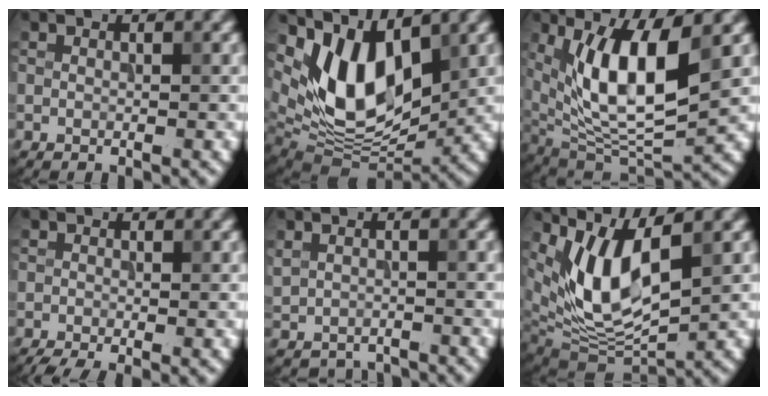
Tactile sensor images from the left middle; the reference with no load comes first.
{"total": 9.8, "force": [3.6, 5.3, 7.5], "torque": [-0.142, -0.016, 0.066]}
{"total": 10.4, "force": [2.9, 3.8, 9.2], "torque": [-0.164, -0.010, 0.054]}
{"total": 2.4, "force": [-1.5, 1.2, 1.3], "torque": [-0.022, -0.009, -0.033]}
{"total": 1.9, "force": [-1.6, 1.0, 0.0], "torque": [0.006, -0.016, -0.027]}
{"total": 8.9, "force": [3.2, 3.6, 7.5], "torque": [-0.153, -0.011, 0.065]}